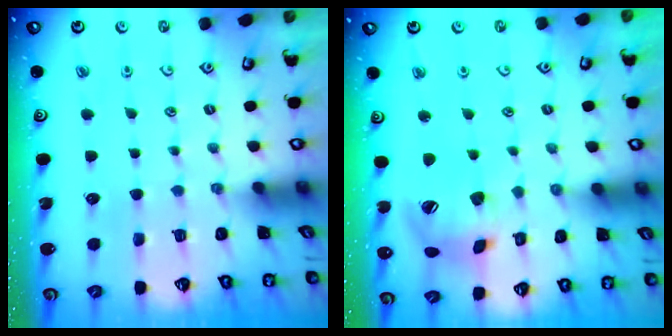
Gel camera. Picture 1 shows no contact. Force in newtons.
{"total": 14.9, "press": 14.7, "slide": 2.5}